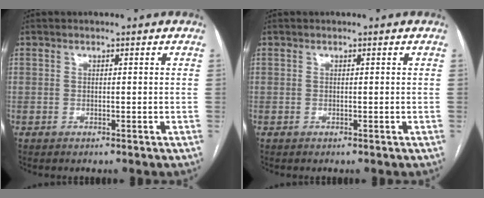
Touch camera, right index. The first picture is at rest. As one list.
[{"total": 0.0}]